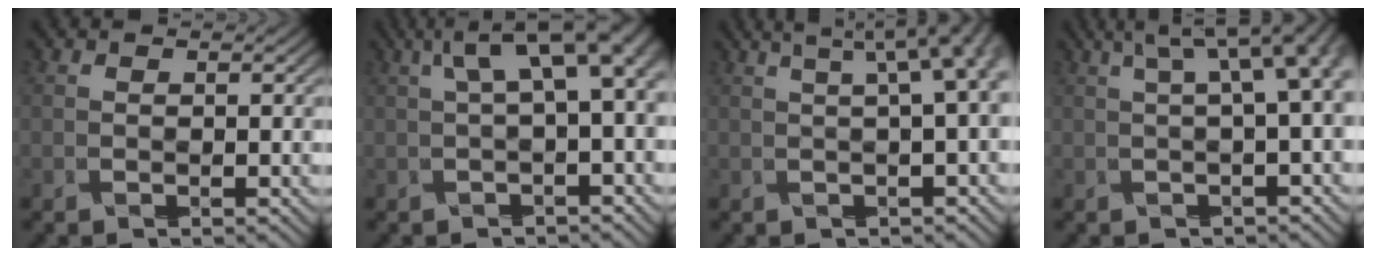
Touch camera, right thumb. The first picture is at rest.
{"total": 8.5, "force": [2.3, 2.9, 7.7], "torque": [-0.139, 0.016, 0.040]}
{"total": 9.8, "force": [2.6, 2.8, 9.1], "torque": [-0.128, 0.032, 0.036]}
{"total": 9.8, "force": [2.6, 3.0, 9.0], "torque": [-0.139, 0.027, 0.040]}